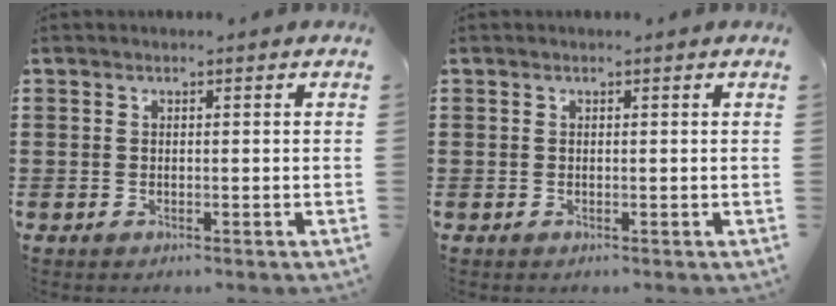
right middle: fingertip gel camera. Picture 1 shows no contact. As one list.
[{"total": 0.0}]